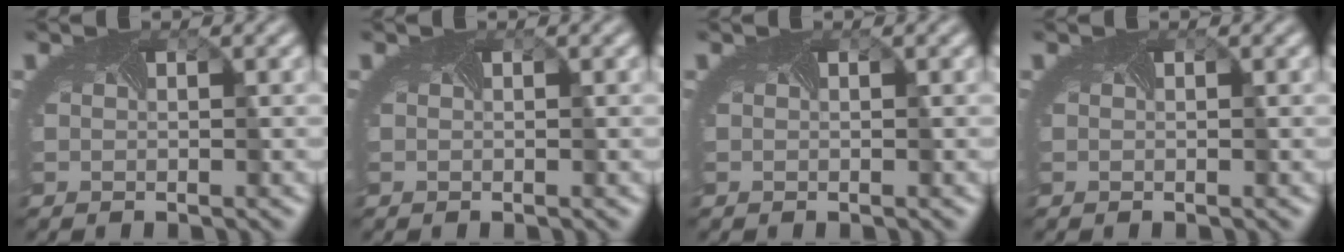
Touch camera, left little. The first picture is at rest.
{"total": 0.0}
{"total": 0.0}
{"total": 0.0}